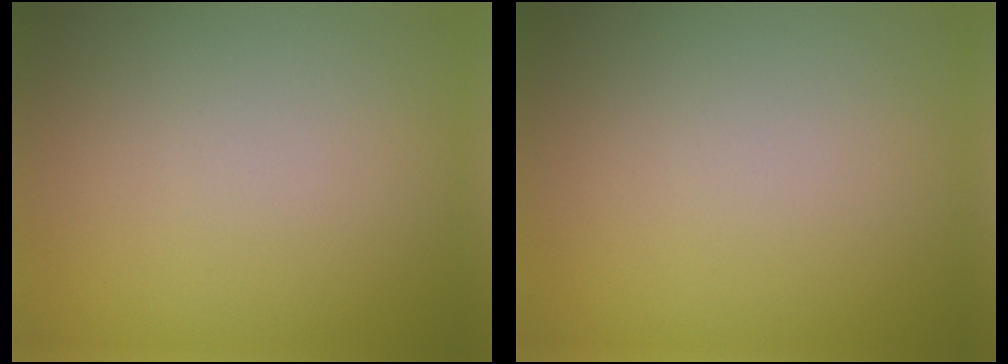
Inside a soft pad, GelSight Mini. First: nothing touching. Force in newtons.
{"total": 0.0}